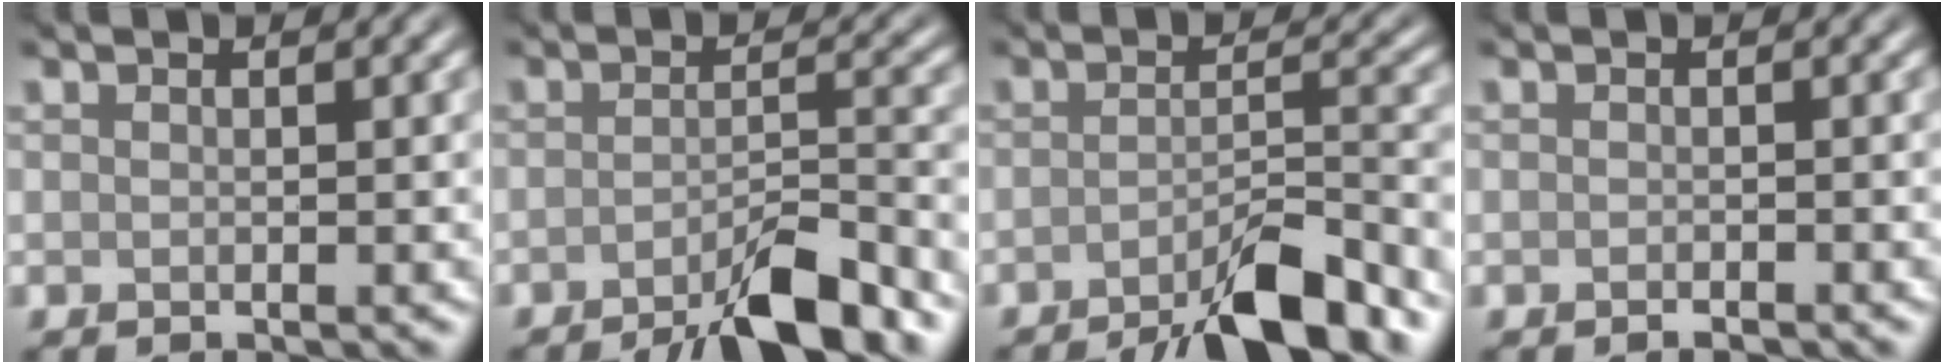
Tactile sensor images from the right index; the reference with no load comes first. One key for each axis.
{"total": 6.4, "fx": -4.4, "fy": 1.3, "fz": 4.5, "tx": -0.059, "ty": 0.005, "tz": -0.072}
{"total": 7.1, "fx": -4.9, "fy": 1.5, "fz": 5.0, "tx": -0.068, "ty": 0.006, "tz": -0.080}
{"total": 0.7, "fx": -0.5, "fy": 0.3, "fz": 0.3, "tx": -0.003, "ty": -0.002, "tz": -0.007}